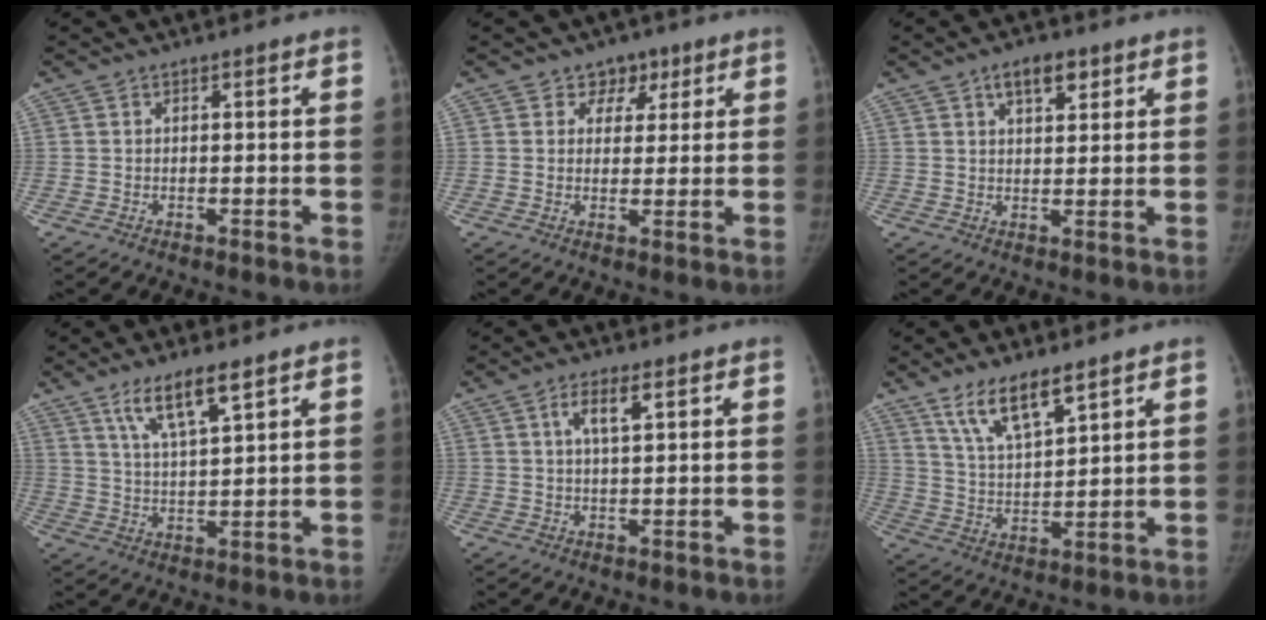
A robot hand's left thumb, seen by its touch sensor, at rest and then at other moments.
{"total": 4.4, "force": [2.4, 3.6, 0.8], "torque": [0.024, -0.007, 0.031]}
{"total": 5.4, "force": [3.0, 2.7, 3.6], "torque": [-0.035, -0.012, 0.046]}
{"total": 8.4, "force": [5.3, 1.7, 6.2], "torque": [-0.111, -0.028, 0.105]}
{"total": 4.4, "force": [1.9, 1.3, 3.7], "torque": [-0.068, -0.001, 0.036]}
{"total": 10.0, "force": [6.9, 2.9, 6.6], "torque": [-0.108, -0.038, 0.137]}